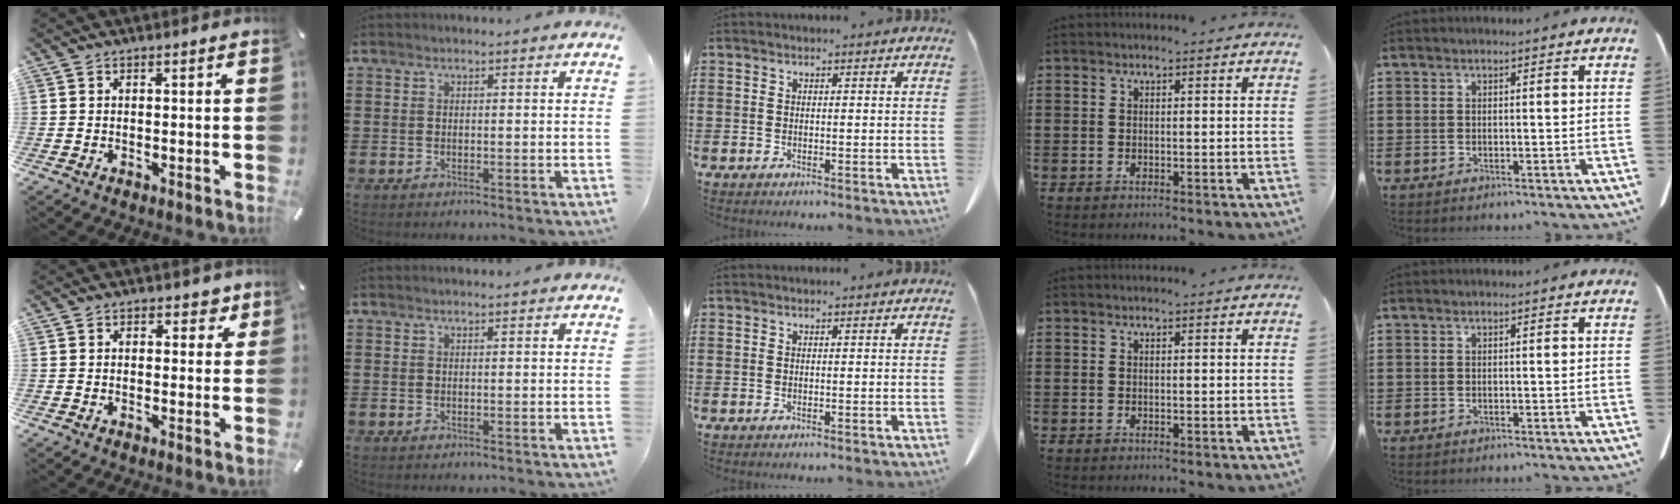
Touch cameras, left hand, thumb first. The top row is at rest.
{"thumb": {"total": 3.9, "force": [1.6, 2.6, 2.4], "torque": [-0.012, -0.005, 0.018]}}